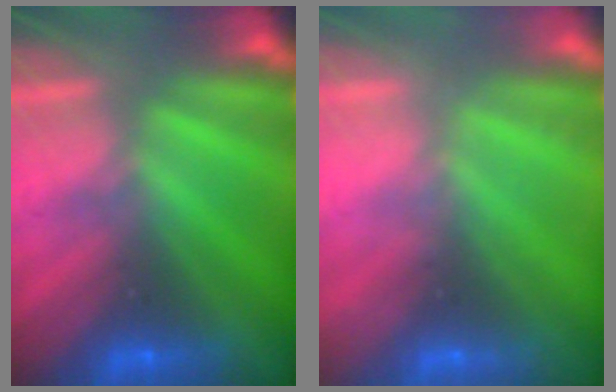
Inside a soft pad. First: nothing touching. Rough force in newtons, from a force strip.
{"total": 2.3}